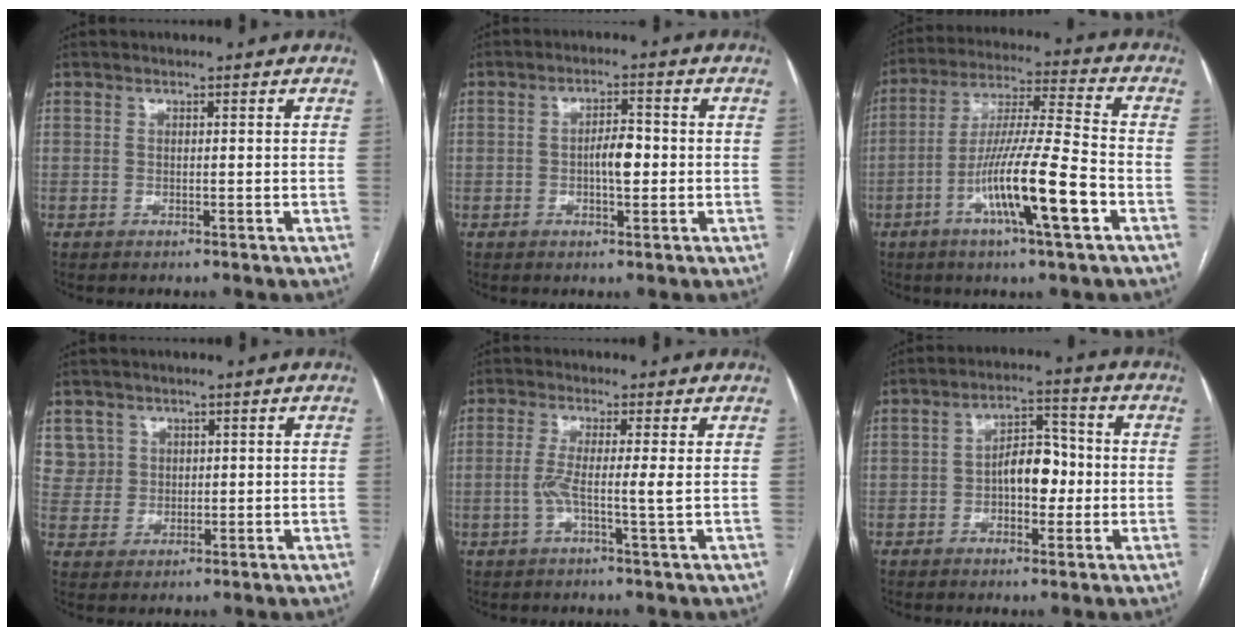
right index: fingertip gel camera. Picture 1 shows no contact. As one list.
[{"total": 3.9, "force": [-0.6, 1.3, 3.7], "torque": [-0.061, 0.006, -0.008]}, {"total": 14.4, "force": [-5.4, 0.1, 13.4], "torque": [-0.245, -0.006, -0.099]}, {"total": 4.5, "force": [2.1, 4.0, -0.3], "torque": [0.020, 0.005, 0.044]}, {"total": 4.0, "force": [-0.4, -0.5, 4.0], "torque": [-0.083, 0.000, -0.010]}, {"total": 6.7, "force": [-1.0, 3.4, 5.7], "torque": [-0.091, 0.023, -0.015]}]